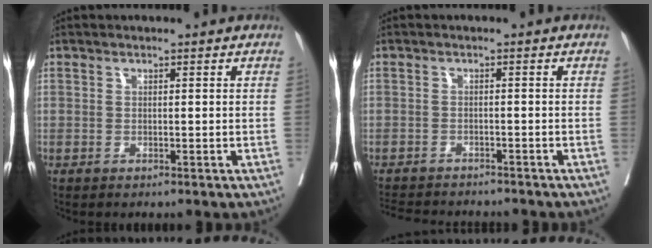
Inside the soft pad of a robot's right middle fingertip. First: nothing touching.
{"total": 9.6, "force": [-9.0, 2.0, 2.9], "torque": [-0.050, -0.004, -0.122]}